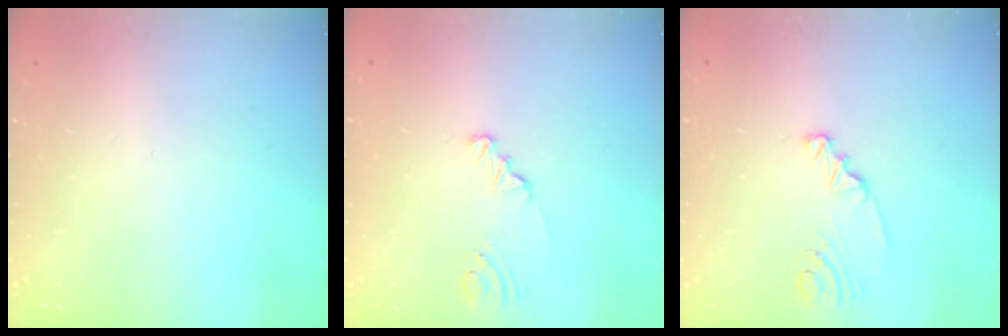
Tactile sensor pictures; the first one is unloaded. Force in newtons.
{"total": 2.0, "press": 2.0, "slide": 0.2}
{"total": 2.3, "press": 2.3, "slide": 0.3}